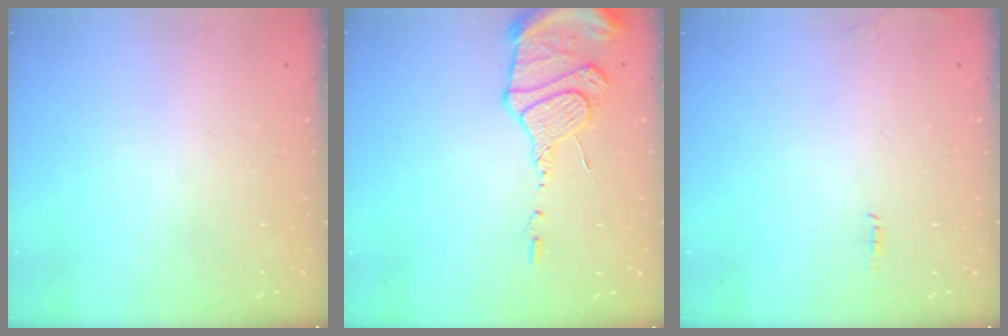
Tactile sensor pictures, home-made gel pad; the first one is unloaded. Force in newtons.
{"total": 14.8, "press": 14.7, "slide": 1.5}
{"total": 9.1, "press": 5.4, "slide": 7.3}